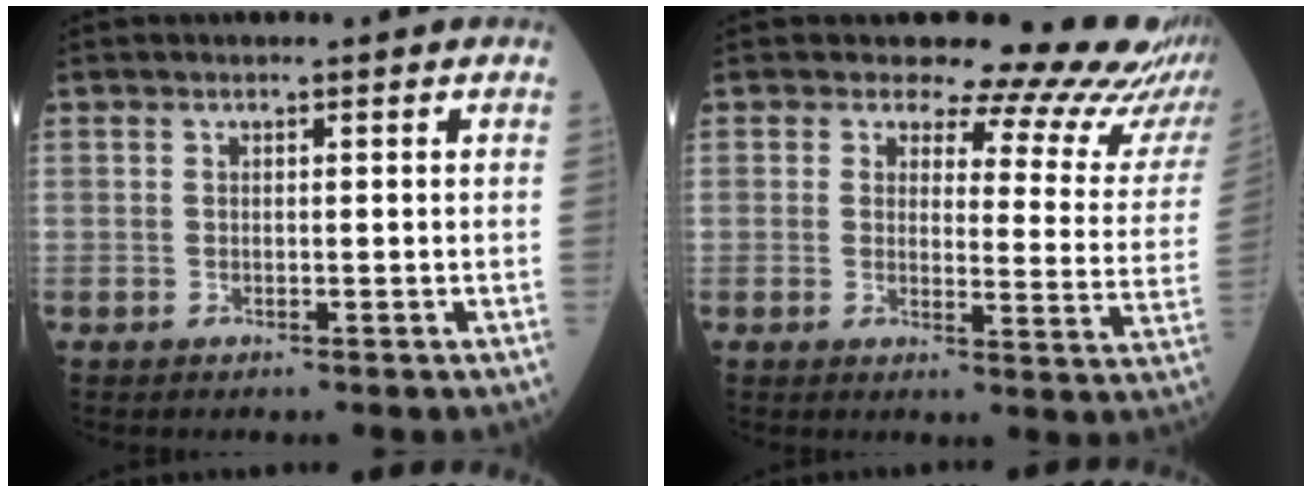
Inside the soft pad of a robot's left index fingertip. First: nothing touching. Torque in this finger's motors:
{"motor_torque": [1.05, -1.08, 0.01, -0.01]}